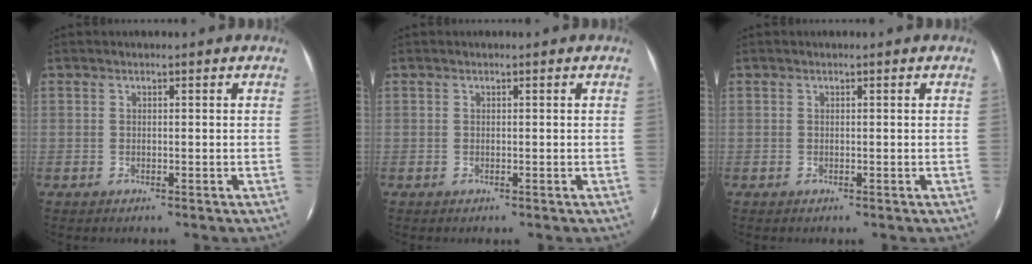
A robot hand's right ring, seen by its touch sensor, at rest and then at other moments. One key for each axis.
{"total": 0.0}
{"total": 0.0}